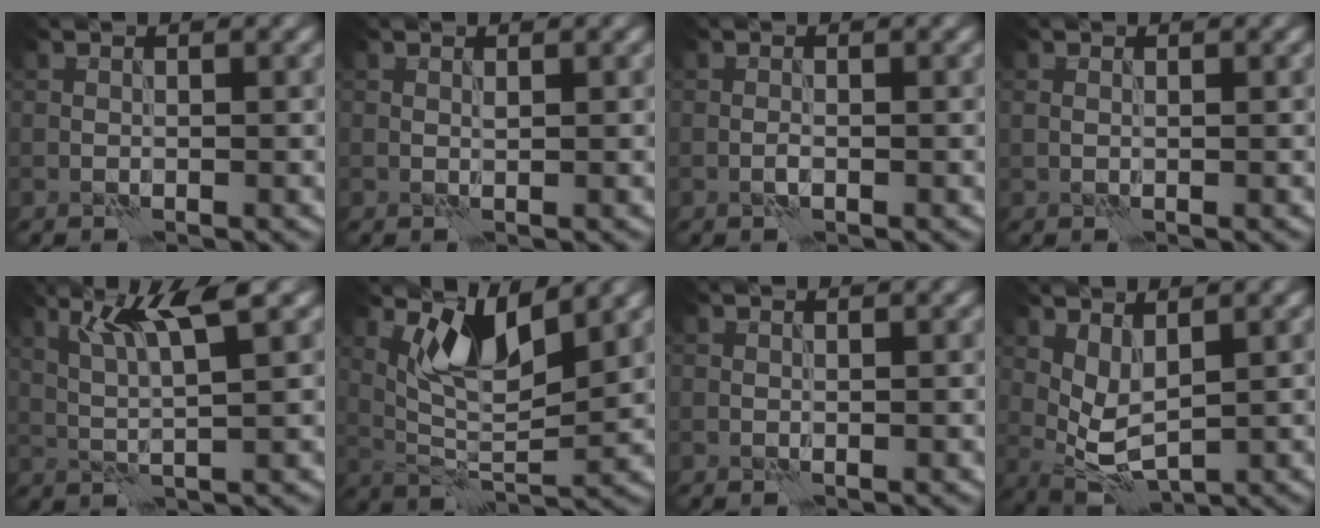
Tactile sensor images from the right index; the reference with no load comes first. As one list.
[{"total": 0.0}, {"total": 0.7, "force": [-0.3, 0.2, 0.6], "torque": [-0.015, 0.000, -0.009]}, {"total": 0.7, "force": [-0.1, 0.6, 0.4], "torque": [-0.007, -0.001, 0.002]}, {"total": 5.1, "force": [2.4, 0.5, 4.5], "torque": [-0.092, 0.001, 0.050]}, {"total": 5.8, "force": [2.9, 1.9, 4.6], "torque": [-0.094, -0.011, 0.055]}, {"total": 0.0}, {"total": 3.2, "force": [1.2, 1.3, 2.7], "torque": [-0.059, -0.007, 0.025]}]